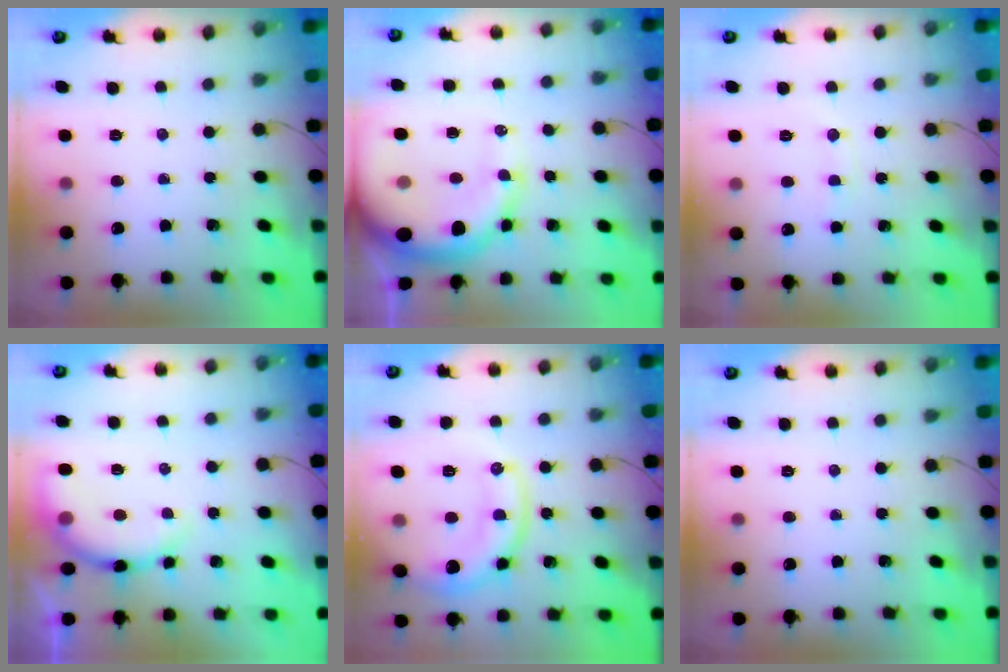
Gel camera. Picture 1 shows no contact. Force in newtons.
{"total": 14.5, "press": 14.3, "slide": 2.0}
{"total": 6.2, "press": 6.0, "slide": 1.7}
{"total": 8.5, "press": 8.3, "slide": 1.7}
{"total": 14.2, "press": 14.2, "slide": 0.7}
{"total": 0.0}